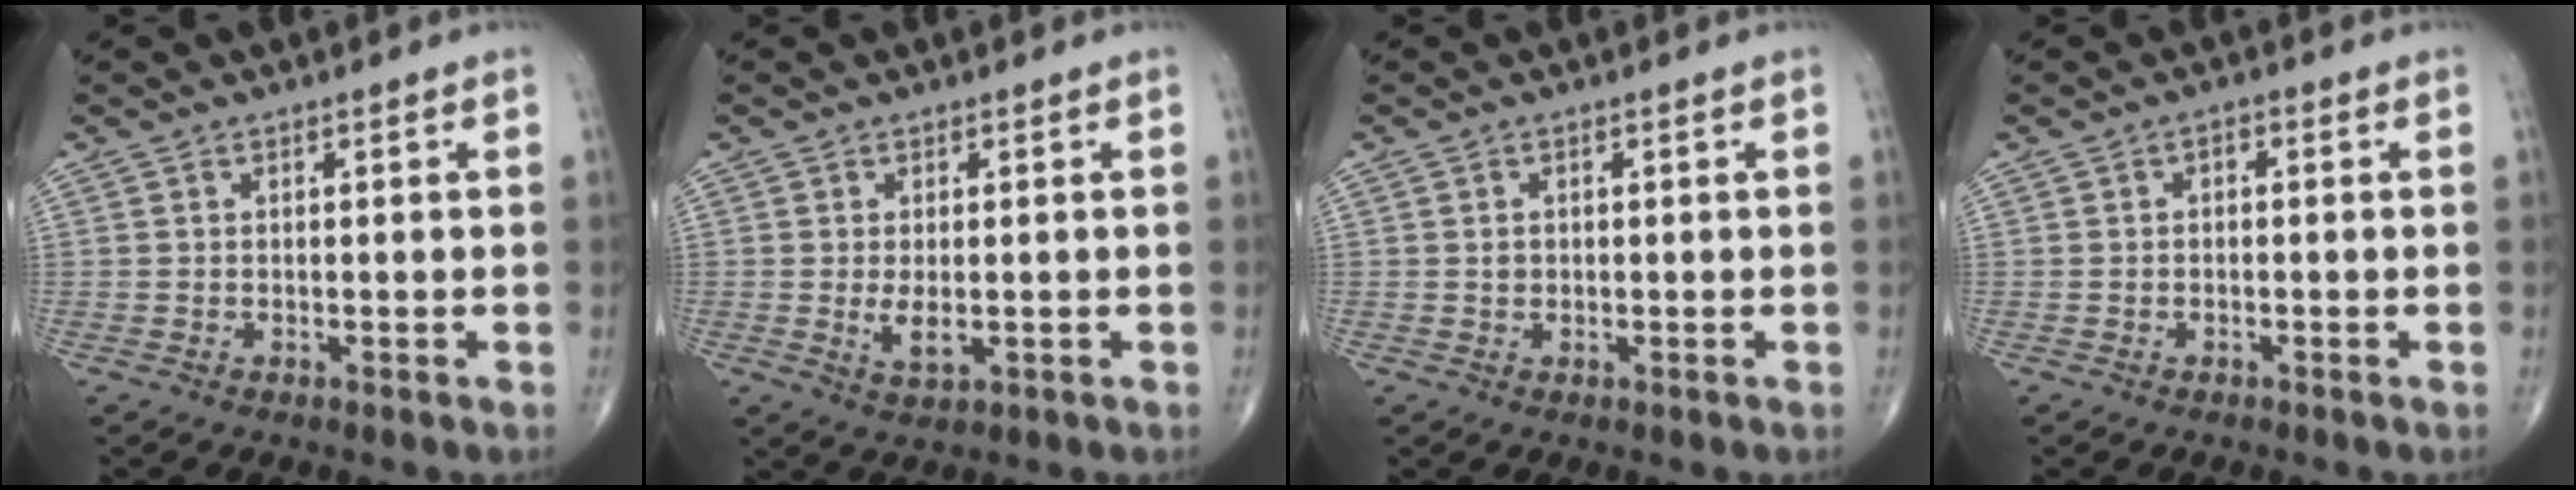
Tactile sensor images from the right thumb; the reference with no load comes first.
{"total": 3.3, "force": [-0.3, 1.6, 2.9], "torque": [-0.053, -0.009, -0.003]}
{"total": 1.1, "force": [0.1, 0.9, 0.6], "torque": [-0.009, 0.001, 0.002]}
{"total": 1.0, "force": [-0.1, 0.7, 0.7], "torque": [-0.004, 0.009, -0.008]}